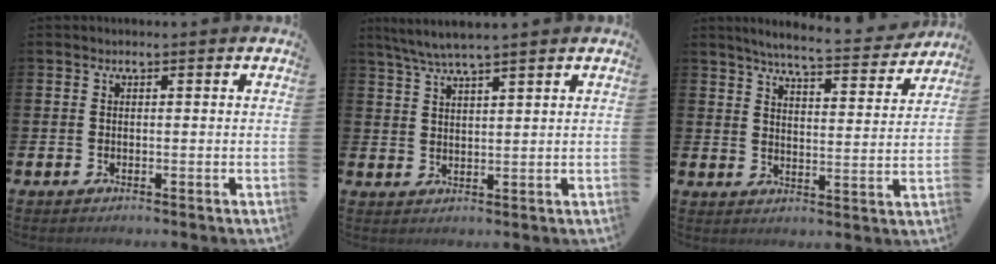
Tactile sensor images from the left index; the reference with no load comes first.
{"total": 4.7, "force": [4.3, -0.1, 2.0], "torque": [-0.057, -0.010, 0.078]}
{"total": 6.3, "force": [5.9, 0.1, 2.2], "torque": [-0.047, -0.041, 0.096]}